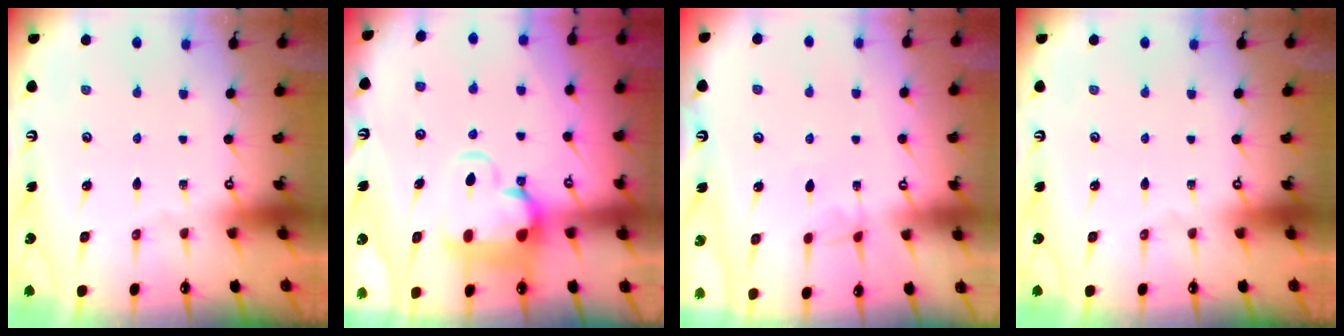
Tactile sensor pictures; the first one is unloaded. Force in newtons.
{"total": 4.2, "press": 3.8, "slide": 1.8}
{"total": 2.7, "press": 2.7, "slide": 0.4}
{"total": 0.0}